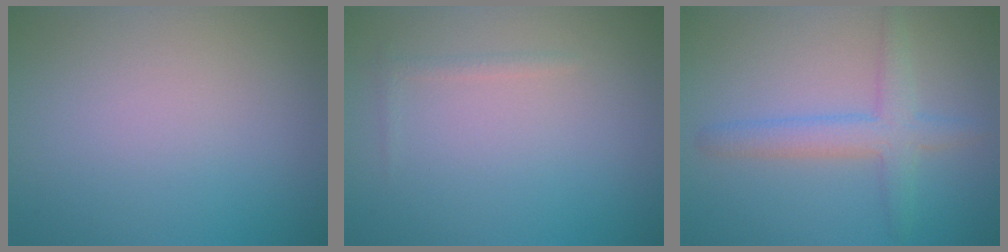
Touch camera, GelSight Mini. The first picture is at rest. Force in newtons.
{"total": 0.7, "press": 0.7, "slide": 0.0}
{"total": 3.5, "press": 3.5, "slide": 0.0}